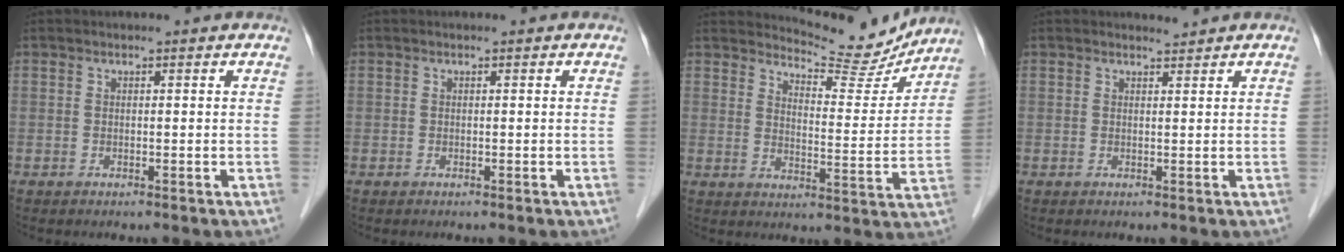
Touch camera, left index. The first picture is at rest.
{"total": 0.0}
{"total": 10.5, "force": [10.4, 1.2, 0.8], "torque": [-0.016, -0.029, 0.139]}
{"total": 0.9, "force": [0.9, -0.2, -0.2], "torque": [-0.007, -0.006, 0.015]}